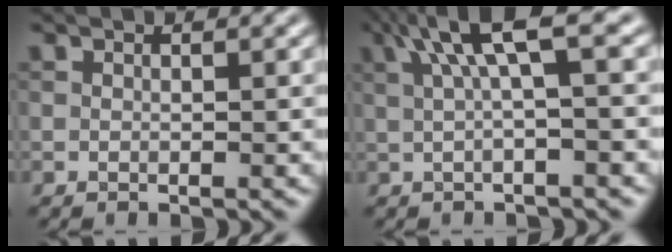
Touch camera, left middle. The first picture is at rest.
{"total": 5.3, "force": [1.6, 0.8, 5.0], "torque": [-0.090, 0.017, 0.028]}